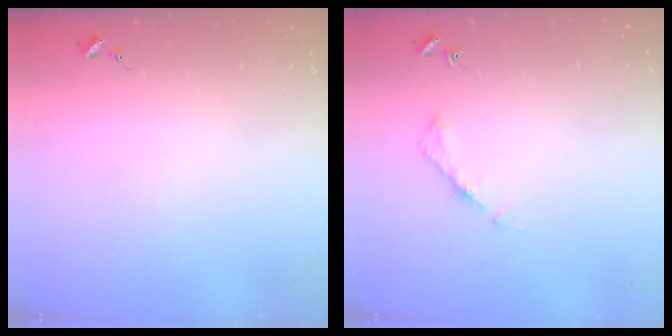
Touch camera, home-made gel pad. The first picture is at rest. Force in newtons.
{"total": 4.2, "press": 4.1, "slide": 0.6}